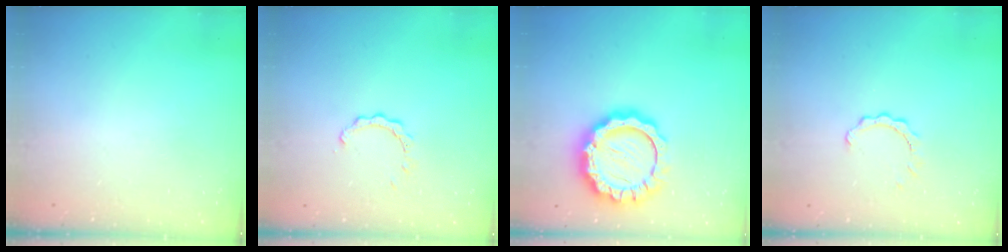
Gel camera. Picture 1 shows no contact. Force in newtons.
{"total": 2.1, "press": 2.1, "slide": 0.1}
{"total": 18.0, "press": 17.9, "slide": 1.6}
{"total": 2.9, "press": 2.9, "slide": 0.3}